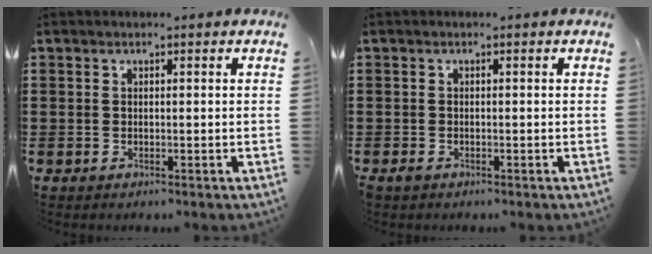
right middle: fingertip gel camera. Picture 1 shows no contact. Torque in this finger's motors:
{"motor_torque": [0.46, -0.19, 0.00, 0.03]}